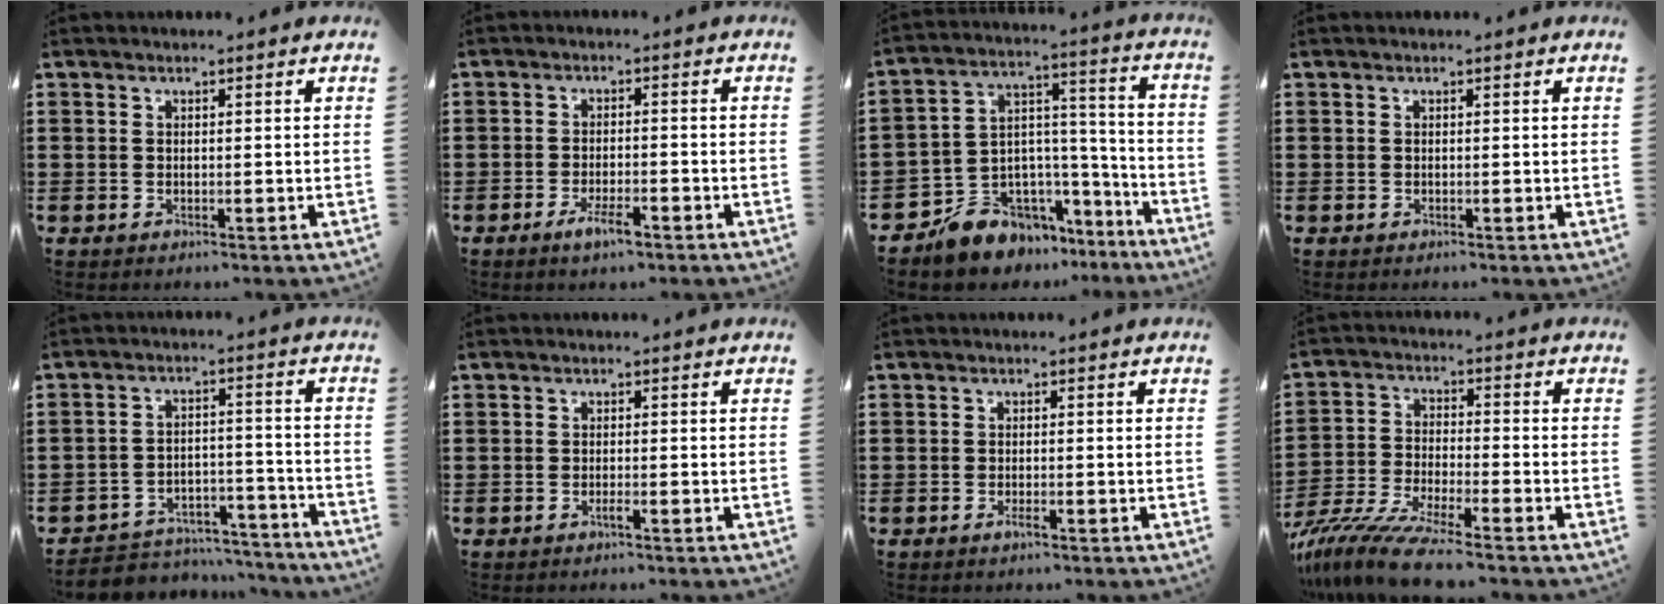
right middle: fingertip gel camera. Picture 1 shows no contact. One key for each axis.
{"total": 3.4, "fx": -1.9, "fy": 0.8, "fz": 2.7, "tx": -0.048, "ty": 0.001, "tz": -0.033}
{"total": 8.1, "fx": -6.7, "fy": 4.6, "fz": 0.2, "tx": -0.027, "ty": 0.003, "tz": -0.126}
{"total": 0.0}
{"total": 4.4, "fx": -4.2, "fy": 1.2, "fz": 0.4, "tx": -0.007, "ty": 0.013, "tz": -0.088}
{"total": 0.7, "fx": -0.2, "fy": -0.2, "fz": 0.6, "tx": -0.010, "ty": -0.003, "tz": -0.003}
{"total": 1.0, "fx": -0.4, "fy": 0.1, "fz": 0.9, "tx": -0.016, "ty": -0.004, "tz": -0.006}
{"total": 8.5, "fx": -7.4, "fy": 0.2, "fz": 4.1, "tx": -0.093, "ty": -0.004, "tz": -0.147}